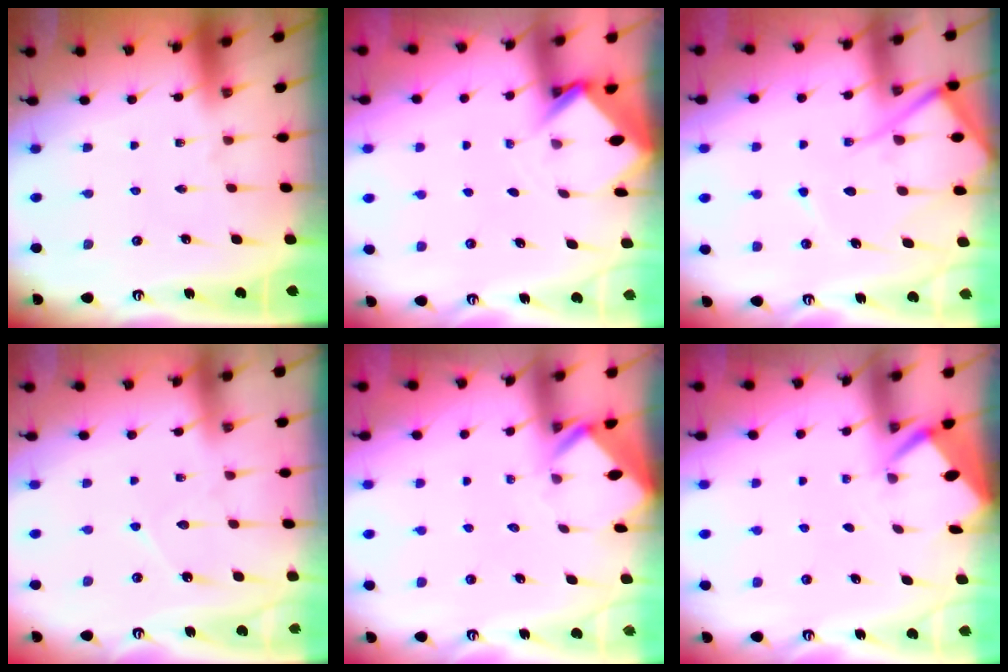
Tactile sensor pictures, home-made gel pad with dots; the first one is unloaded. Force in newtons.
{"total": 2.9, "press": 2.9, "slide": 0.2}
{"total": 13.5, "press": 13.4, "slide": 1.4}
{"total": 5.3, "press": 5.2, "slide": 0.6}
{"total": 2.6, "press": 2.6, "slide": 0.1}
{"total": 2.6, "press": 2.6, "slide": 0.1}